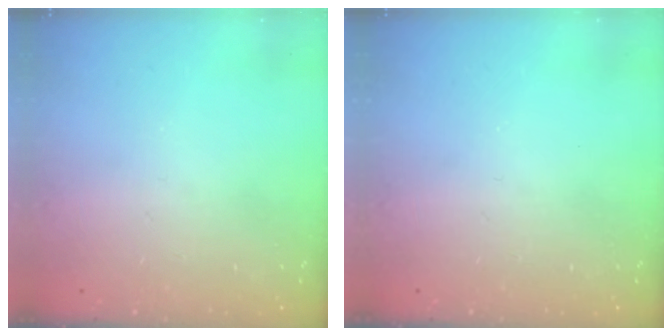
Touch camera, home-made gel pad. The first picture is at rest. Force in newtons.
{"total": 0.0}